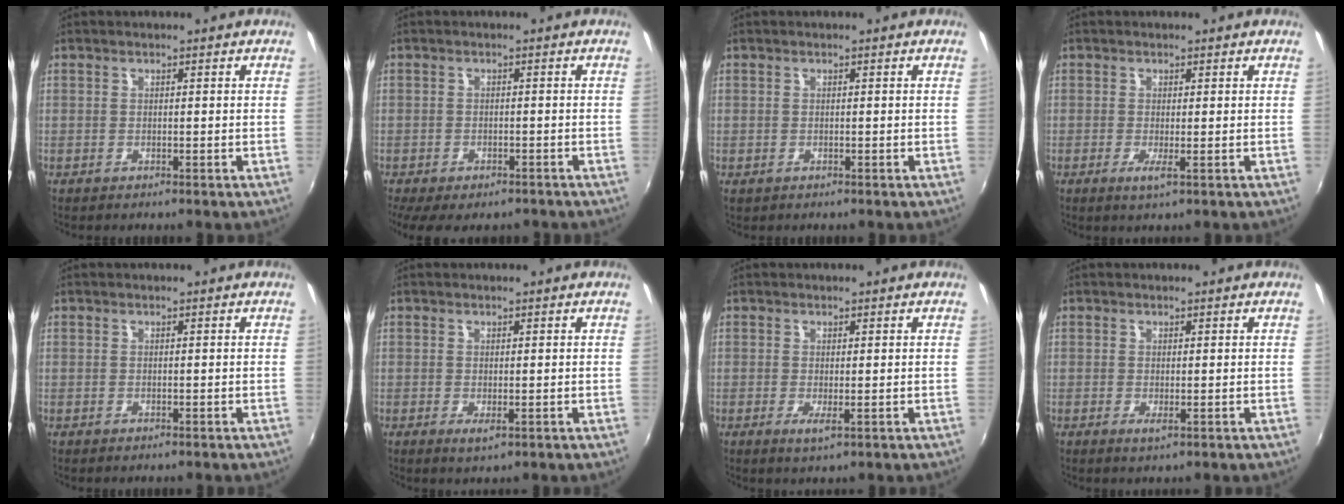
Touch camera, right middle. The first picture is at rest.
{"total": 8.1, "force": [-5.9, 3.6, 4.3], "torque": [-0.100, -0.028, -0.088]}
{"total": 0.0}
{"total": 1.8, "force": [-0.4, -0.2, 1.7], "torque": [-0.033, -0.007, -0.007]}
{"total": 0.0}
{"total": 1.5, "force": [-0.1, 0.4, 1.5], "torque": [-0.026, -0.005, 0.000]}
{"total": 1.8, "force": [-0.2, 0.1, 1.8], "torque": [-0.034, -0.006, -0.002]}
{"total": 1.1, "force": [0.0, 0.1, 1.1], "torque": [-0.020, -0.002, -0.001]}